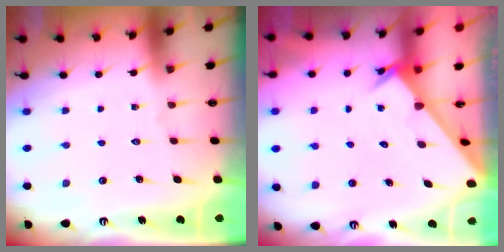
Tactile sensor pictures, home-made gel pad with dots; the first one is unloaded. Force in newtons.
{"total": 2.0, "press": 2.0, "slide": 0.1}